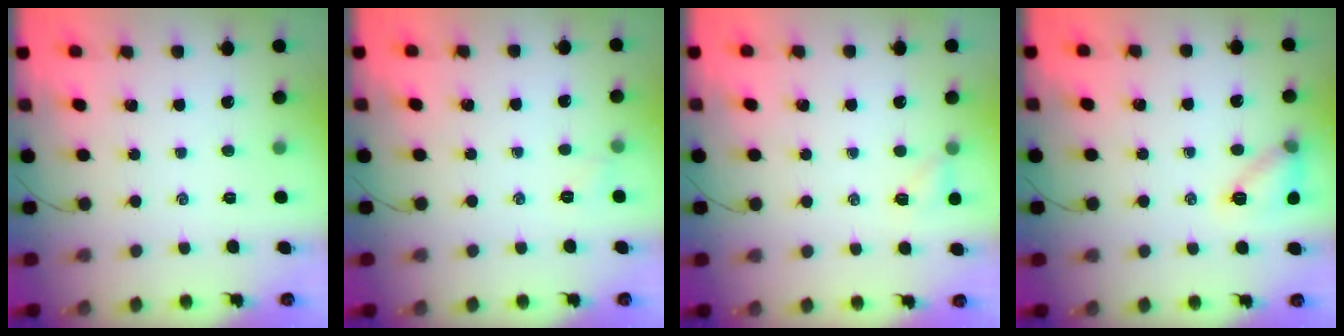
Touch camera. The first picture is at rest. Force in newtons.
{"total": 4.4, "press": 4.1, "slide": 1.4}
{"total": 4.0, "press": 3.8, "slide": 1.3}
{"total": 10.3, "press": 10.2, "slide": 1.1}